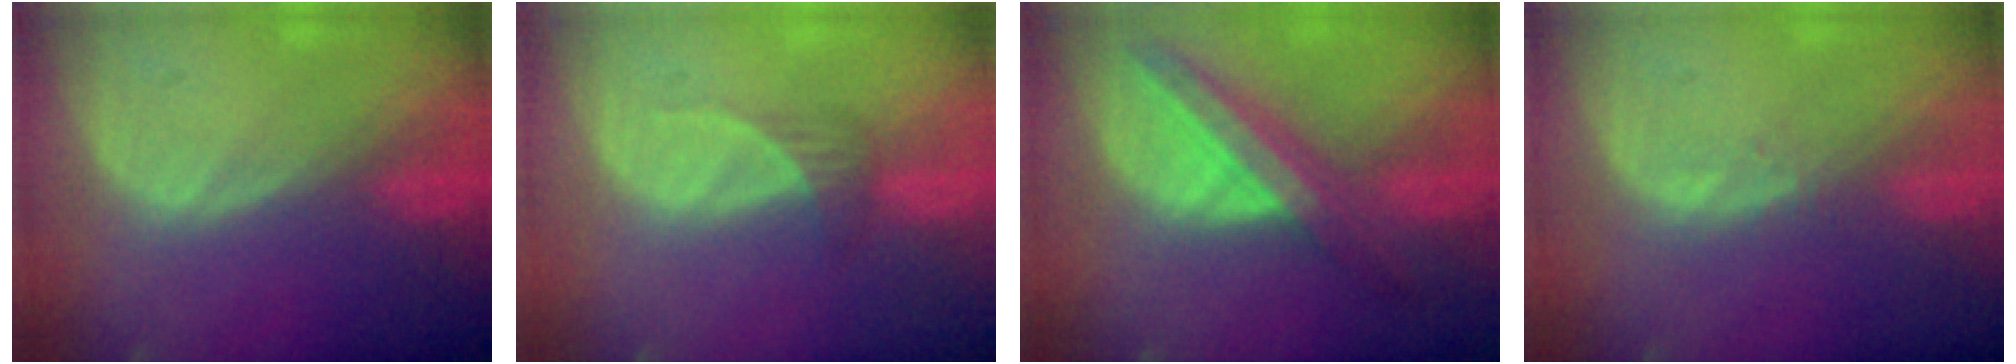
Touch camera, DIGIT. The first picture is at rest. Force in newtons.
{"total": 2.1, "press": 1.9, "slide": 0.9}
{"total": 8.2, "press": 7.3, "slide": 3.7}
{"total": 0.7, "press": 0.7, "slide": 0.1}